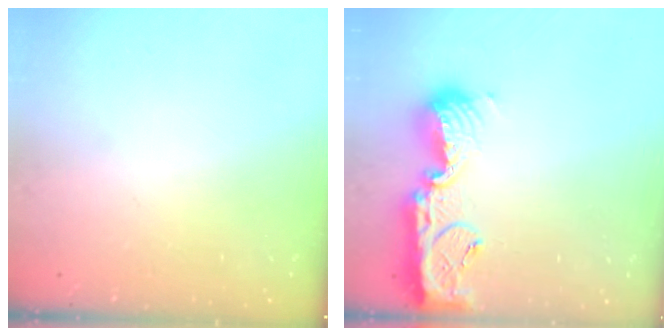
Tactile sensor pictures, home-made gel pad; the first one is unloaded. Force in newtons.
{"total": 14.6, "press": 14.5, "slide": 1.4}